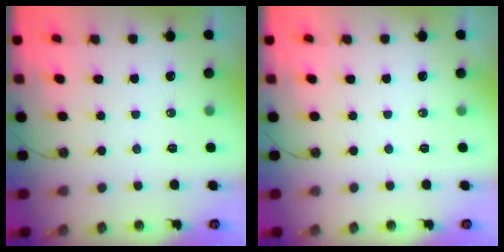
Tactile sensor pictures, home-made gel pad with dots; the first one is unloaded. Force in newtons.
{"total": 0.0}